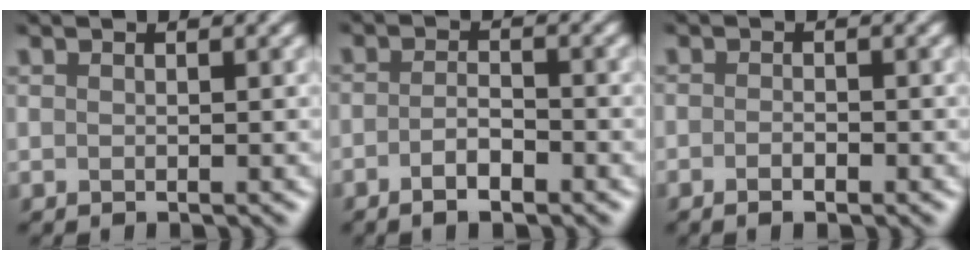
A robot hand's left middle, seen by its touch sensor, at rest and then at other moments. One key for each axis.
{"total": 1.8, "fx": -1.5, "fy": 0.3, "fz": 1.0, "tx": -0.028, "ty": 0.008, "tz": -0.027}
{"total": 0.9, "fx": -0.8, "fy": 0.1, "fz": 0.3, "tx": -0.006, "ty": 0.004, "tz": -0.010}